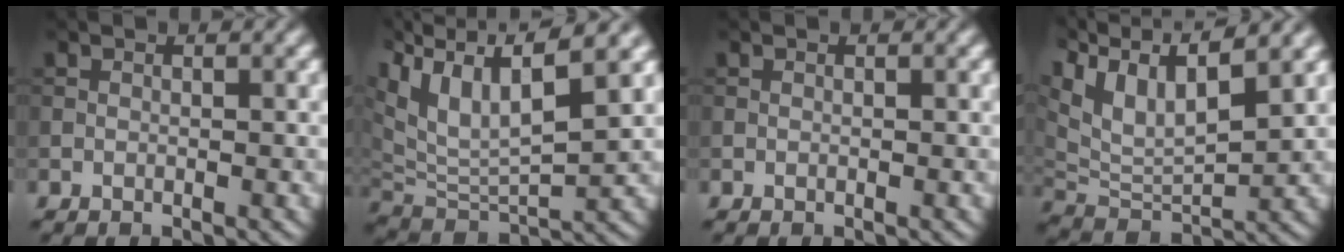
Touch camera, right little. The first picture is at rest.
{"total": 10.2, "force": [6.1, 3.5, 7.4], "torque": [-0.161, 0.020, 0.110]}
{"total": 0.0}
{"total": 10.5, "force": [6.3, 4.0, 7.5], "torque": [-0.160, 0.020, 0.113]}